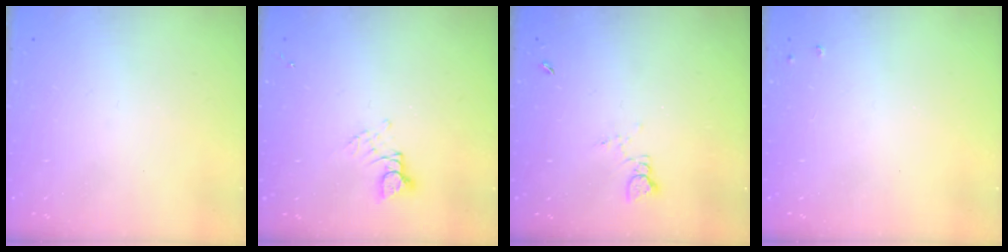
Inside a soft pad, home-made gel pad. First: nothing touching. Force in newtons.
{"total": 2.8, "press": 2.8, "slide": 0.3}
{"total": 1.8, "press": 1.7, "slide": 0.3}
{"total": 3.8, "press": 3.8, "slide": 0.6}